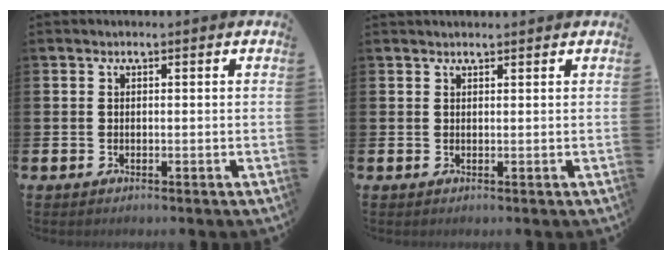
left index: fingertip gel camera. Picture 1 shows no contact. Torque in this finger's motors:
{"motor_torque": [0.14, -1.08, -0.02, 0.02]}